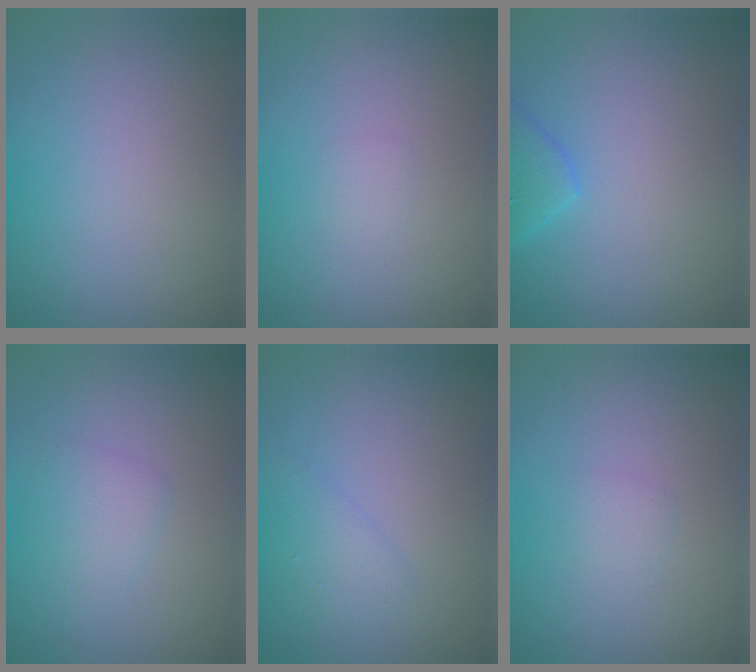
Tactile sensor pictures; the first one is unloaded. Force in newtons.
{"total": 0.5, "press": 0.5, "slide": 0.0}
{"total": 2.3, "press": 2.3, "slide": 0.2}
{"total": 1.6, "press": 1.6, "slide": 0.0}
{"total": 1.4, "press": 1.4, "slide": 0.1}
{"total": 0.9, "press": 0.9, "slide": 0.0}